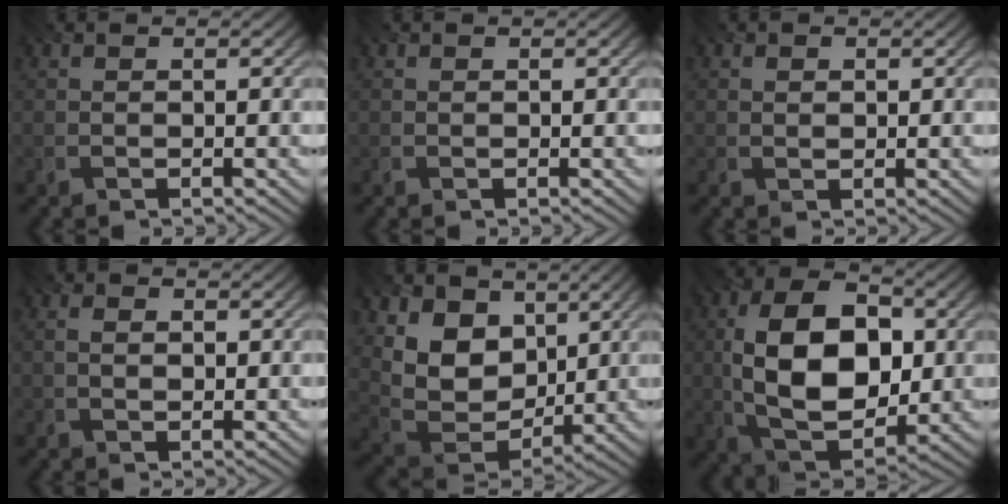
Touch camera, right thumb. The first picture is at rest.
{"total": 0.0}
{"total": 0.7, "force": [0.1, 0.5, 0.5], "torque": [-0.007, -0.005, 0.004]}
{"total": 1.8, "force": [-0.8, 1.0, 1.2], "torque": [-0.022, -0.007, -0.015]}
{"total": 11.7, "force": [3.6, 8.3, 7.3], "torque": [-0.182, 0.008, 0.060]}
{"total": 14.2, "force": [-0.6, 8.5, 11.4], "torque": [-0.209, 0.007, -0.020]}